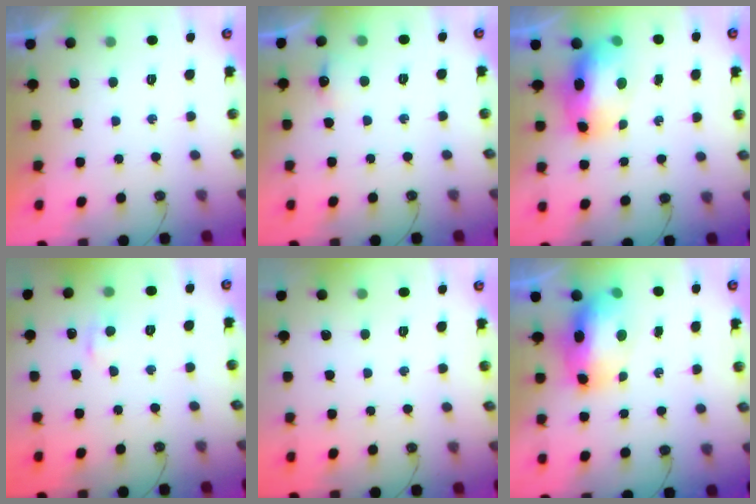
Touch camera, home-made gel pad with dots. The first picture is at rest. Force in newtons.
{"total": 5.2, "press": 5.1, "slide": 1.1}
{"total": 11.8, "press": 11.7, "slide": 1.0}
{"total": 4.5, "press": 4.4, "slide": 0.6}
{"total": 0.0}
{"total": 11.8, "press": 11.7, "slide": 1.0}